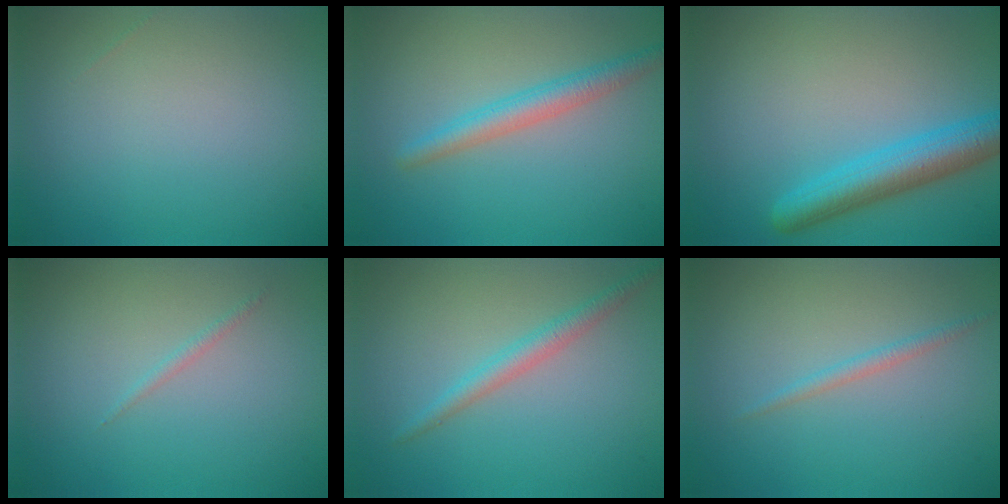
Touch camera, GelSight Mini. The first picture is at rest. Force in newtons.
{"total": 2.8, "press": 2.8, "slide": 0.0}
{"total": 5.0, "press": 5.0, "slide": 0.3}
{"total": 0.6, "press": 0.6, "slide": 0.0}
{"total": 2.0, "press": 2.0, "slide": 0.1}
{"total": 1.0, "press": 1.0, "slide": 0.0}